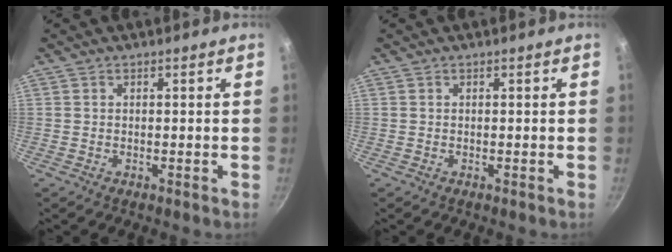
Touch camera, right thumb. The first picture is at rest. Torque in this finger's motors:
{"motor_torque": [-0.04, 0.07, 0.00, 0.00, 0.00]}